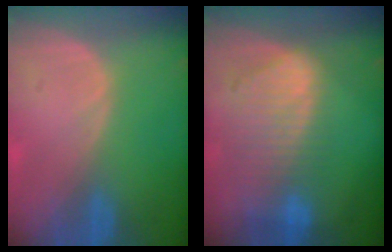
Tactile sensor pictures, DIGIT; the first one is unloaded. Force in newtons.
{"total": 9.1, "press": 8.1, "slide": 4.3}